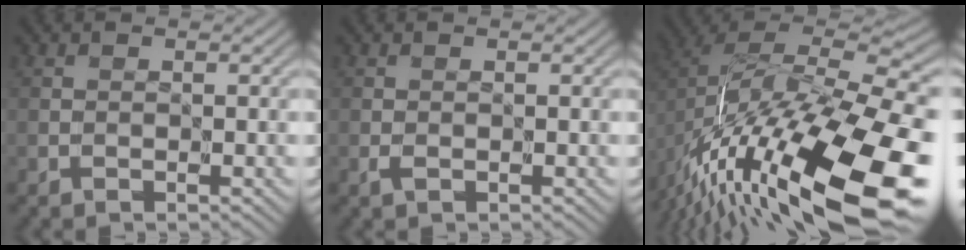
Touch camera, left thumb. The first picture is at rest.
{"total": 0.6, "force": [-0.1, 0.3, 0.5], "torque": [-0.014, -0.002, -0.005]}
{"total": 18.5, "force": [-8.8, 7.1, 14.6], "torque": [-0.268, -0.023, -0.136]}